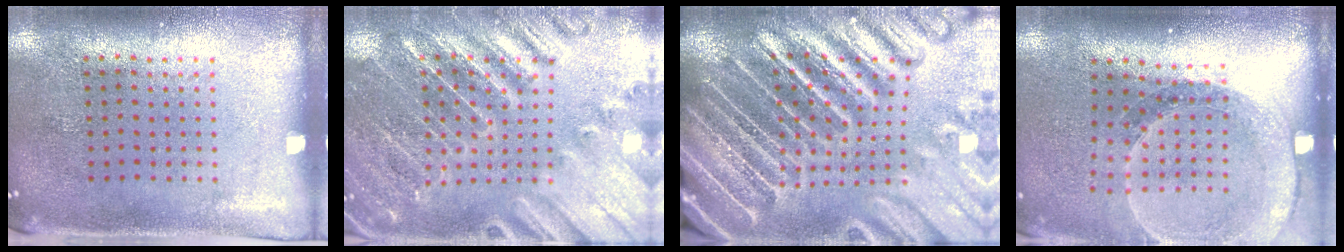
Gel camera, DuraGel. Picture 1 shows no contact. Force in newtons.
{"total": 3.2, "press": 3.1, "slide": 0.7}
{"total": 5.4, "press": 4.8, "slide": 2.7}
{"total": 1.5, "press": 1.5, "slide": 0.1}